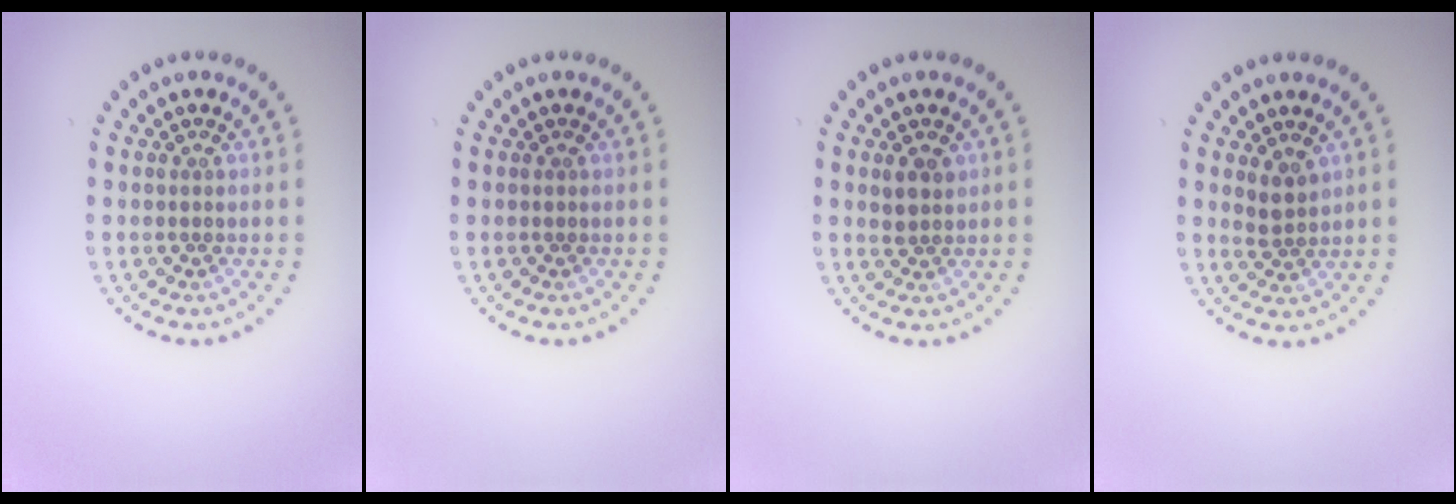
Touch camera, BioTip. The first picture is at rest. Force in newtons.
{"total": 0.0}
{"total": 1.7, "press": 1.6, "slide": 0.5}
{"total": 1.8, "press": 1.5, "slide": 1.0}